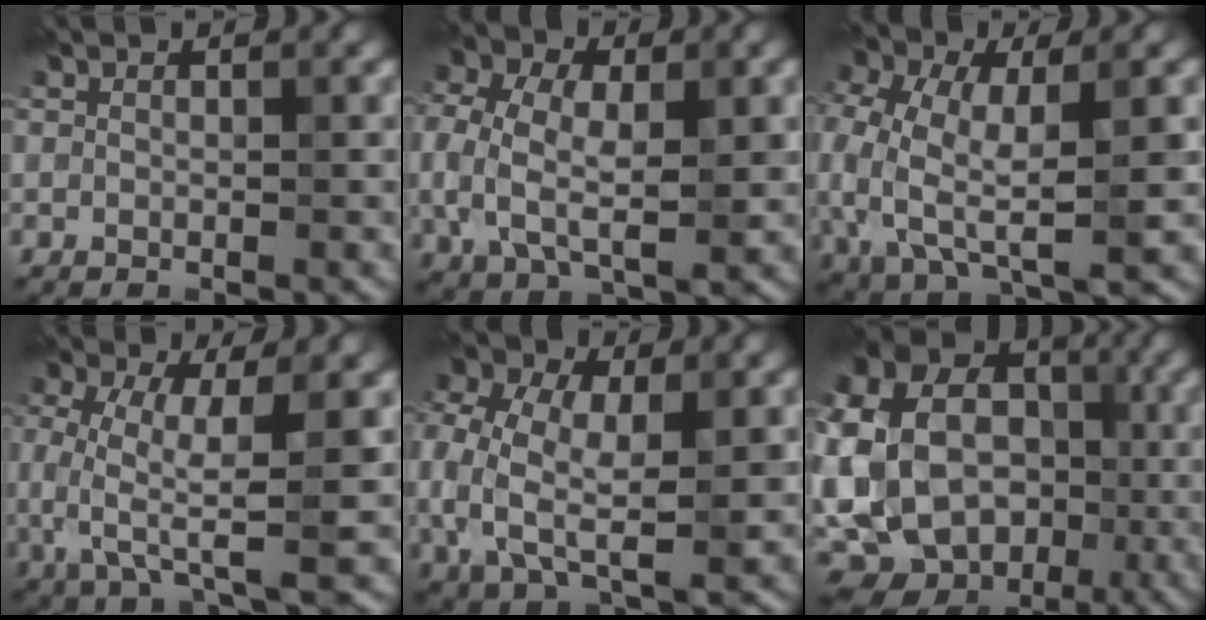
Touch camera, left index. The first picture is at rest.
{"total": 8.4, "force": [0.3, 5.6, 6.3], "torque": [-0.151, 0.005, 0.004]}
{"total": 10.4, "force": [-0.6, 6.1, 8.4], "torque": [-0.195, -0.008, -0.012]}
{"total": 7.4, "force": [-0.3, 2.7, 6.8], "torque": [-0.143, 0.002, -0.008]}
{"total": 10.2, "force": [-0.1, 6.6, 7.7], "torque": [-0.190, 0.004, -0.009]}
{"total": 20.5, "force": [-1.0, 17.8, 10.2], "torque": [-0.205, 0.022, -0.052]}